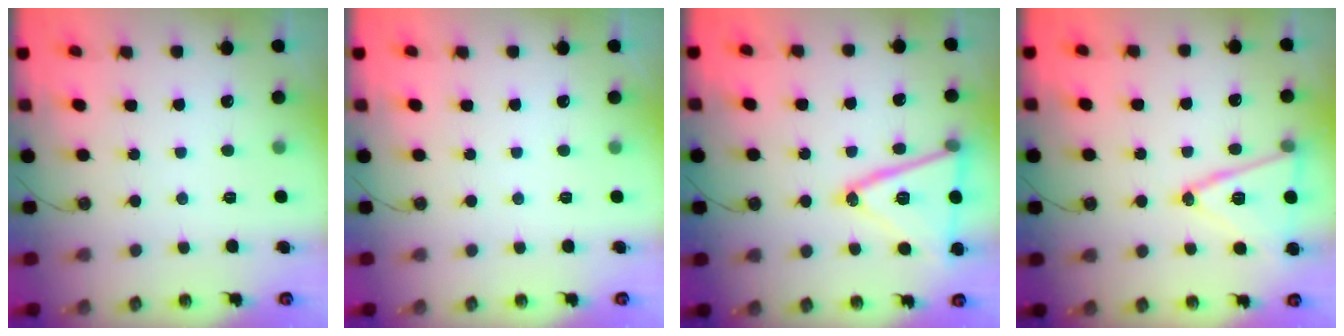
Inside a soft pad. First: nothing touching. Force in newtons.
{"total": 0.0}
{"total": 19.7, "press": 19.4, "slide": 3.4}
{"total": 15.0, "press": 14.6, "slide": 3.4}